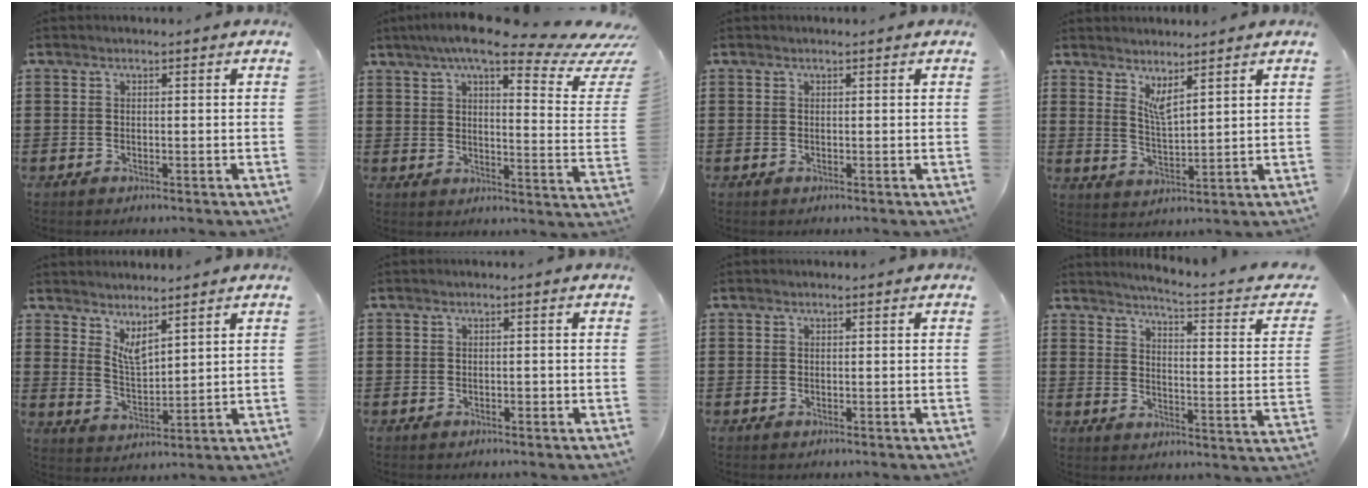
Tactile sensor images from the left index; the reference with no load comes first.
{"total": 10.6, "force": [7.8, 1.5, 7.0], "torque": [-0.132, -0.039, 0.125]}
{"total": 0.0}
{"total": 3.6, "force": [2.9, 0.4, 2.0], "torque": [-0.048, -0.005, 0.052]}
{"total": 4.2, "force": [3.7, 0.9, 1.8], "torque": [-0.046, -0.010, 0.068]}
{"total": 0.6, "force": [-0.2, 0.3, 0.5], "torque": [-0.010, -0.002, -0.003]}
{"total": 0.0}
{"total": 3.5, "force": [2.7, -0.8, 2.0], "torque": [-0.056, -0.032, 0.035]}